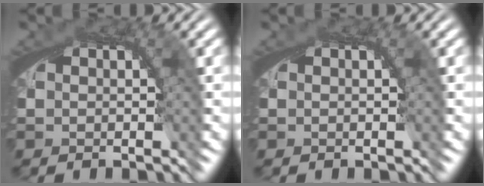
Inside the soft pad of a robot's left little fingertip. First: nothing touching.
{"total": 0.0}